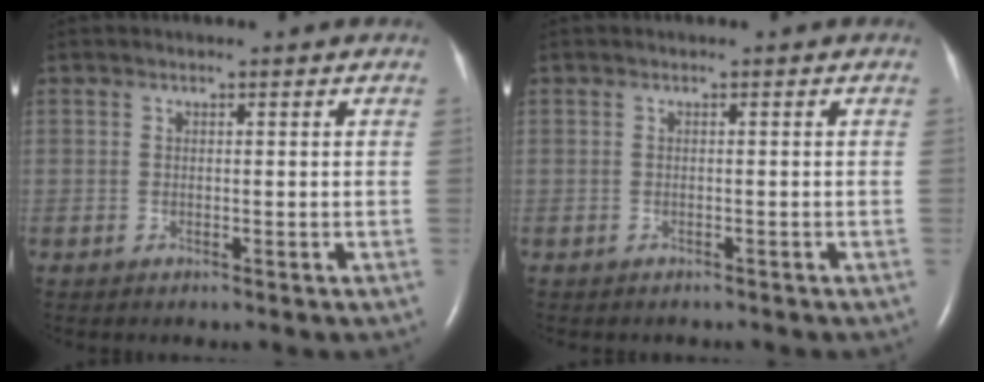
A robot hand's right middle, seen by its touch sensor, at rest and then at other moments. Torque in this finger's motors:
{"motor_torque": [0.00, 0.00, 0.00, 0.00]}